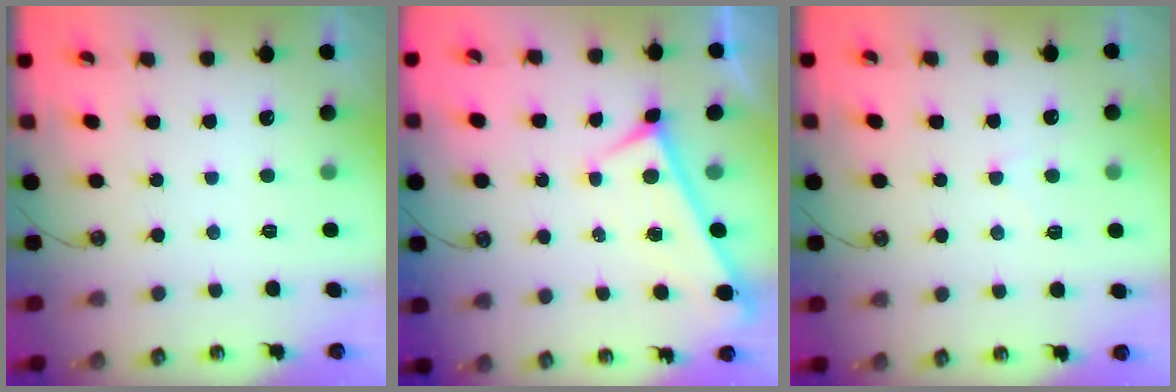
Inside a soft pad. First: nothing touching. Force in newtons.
{"total": 0.0}
{"total": 1.9, "press": 1.8, "slide": 0.3}